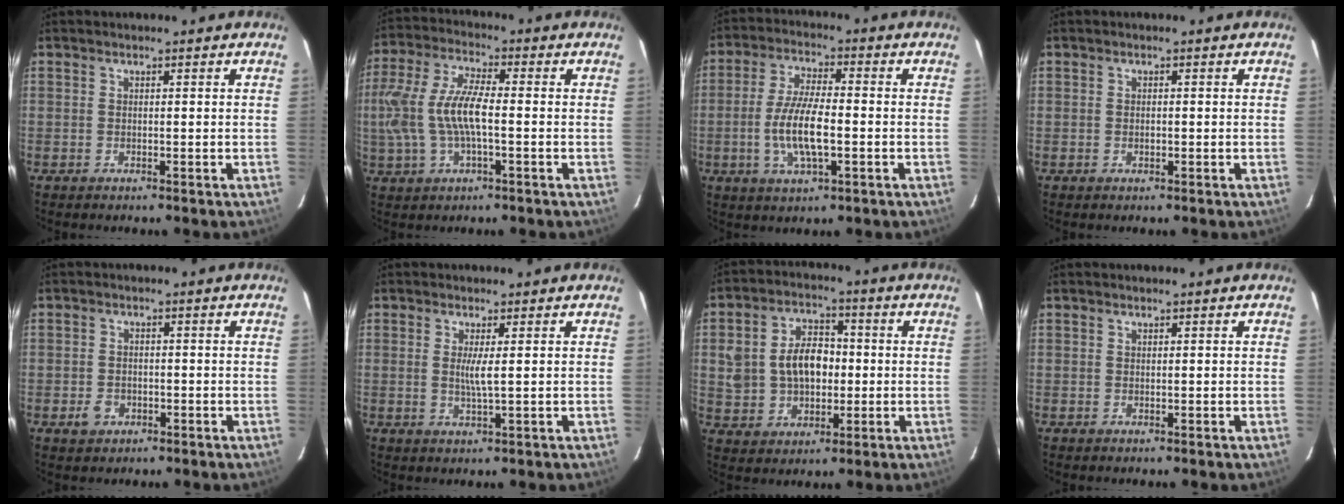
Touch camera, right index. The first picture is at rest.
{"total": 12.3, "force": [-1.1, 4.4, 11.5], "torque": [-0.239, 0.005, -0.018]}
{"total": 9.8, "force": [-2.1, 2.9, 9.2], "torque": [-0.185, -0.004, -0.040]}
{"total": 0.8, "force": [-0.2, 0.6, 0.5], "torque": [-0.008, 0.000, -0.002]}
{"total": 3.1, "force": [-1.4, 2.5, 1.4], "torque": [-0.030, 0.002, -0.018]}
{"total": 2.8, "force": [0.5, -0.2, 2.8], "torque": [-0.053, -0.007, 0.006]}
{"total": 11.2, "force": [0.5, 8.1, 7.7], "torque": [-0.163, 0.026, 0.022]}
{"total": 0.0}